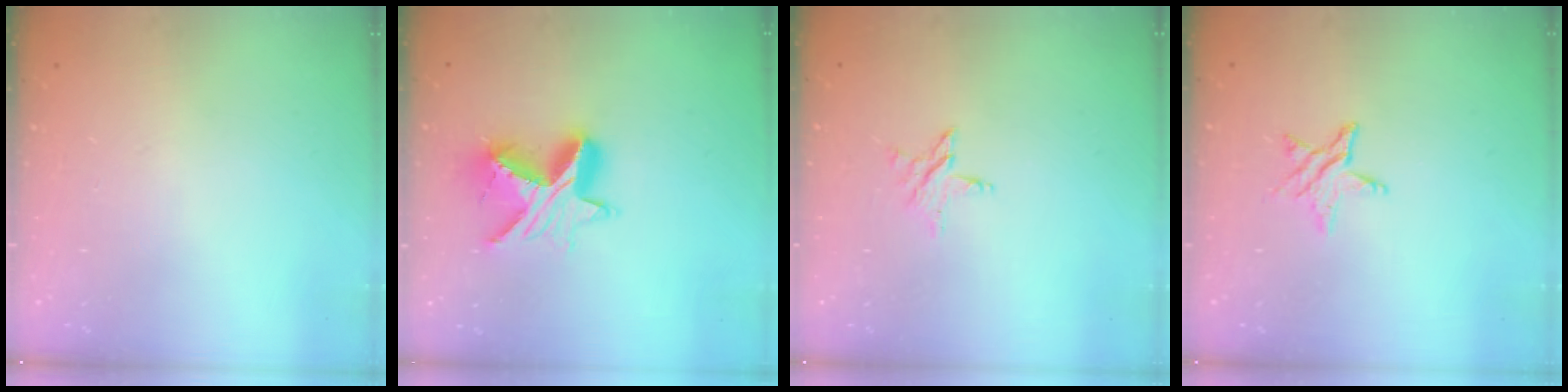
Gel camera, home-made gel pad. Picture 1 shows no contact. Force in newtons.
{"total": 11.6, "press": 11.5, "slide": 0.7}
{"total": 5.1, "press": 5.1, "slide": 0.5}
{"total": 5.8, "press": 5.8, "slide": 0.5}